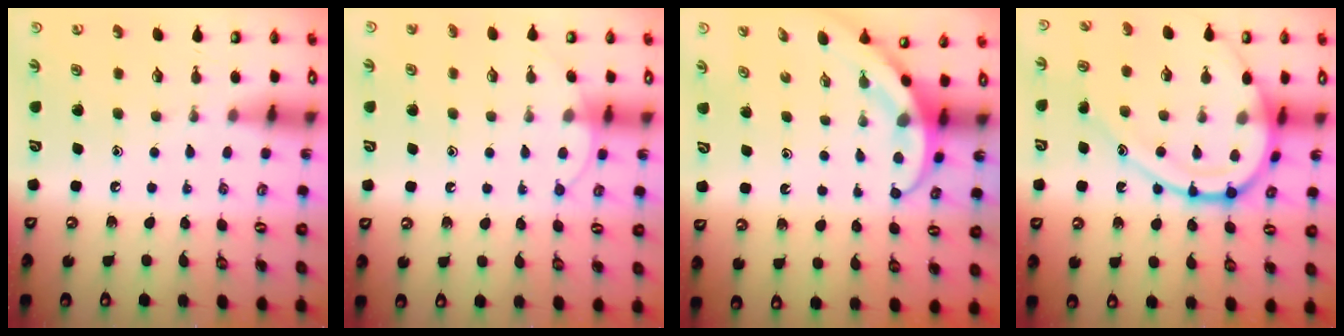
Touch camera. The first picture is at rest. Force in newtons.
{"total": 5.4, "press": 5.3, "slide": 0.5}
{"total": 3.7, "press": 3.7, "slide": 0.3}
{"total": 15.9, "press": 15.9, "slide": 0.9}